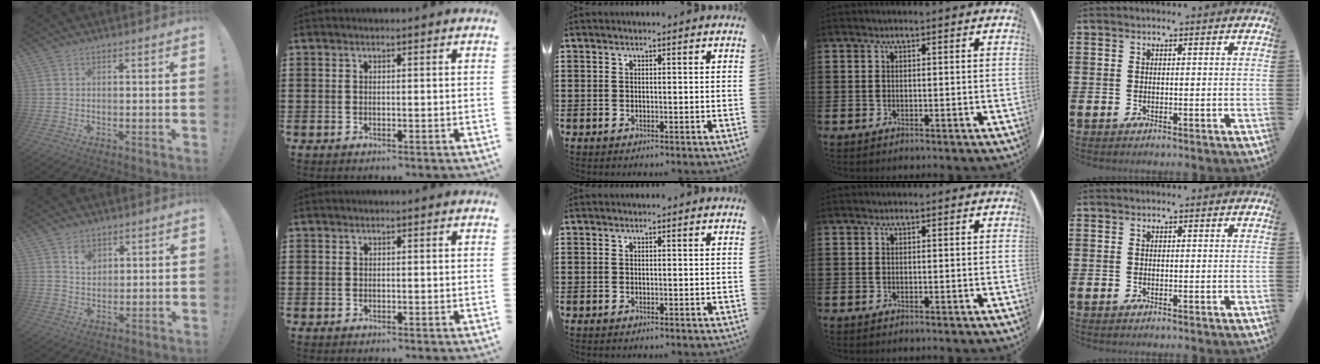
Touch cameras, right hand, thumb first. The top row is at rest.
{"thumb": {"total": 4.3, "force": [2.6, 3.1, 1.5], "torque": [-0.008, -0.016, 0.044]}}